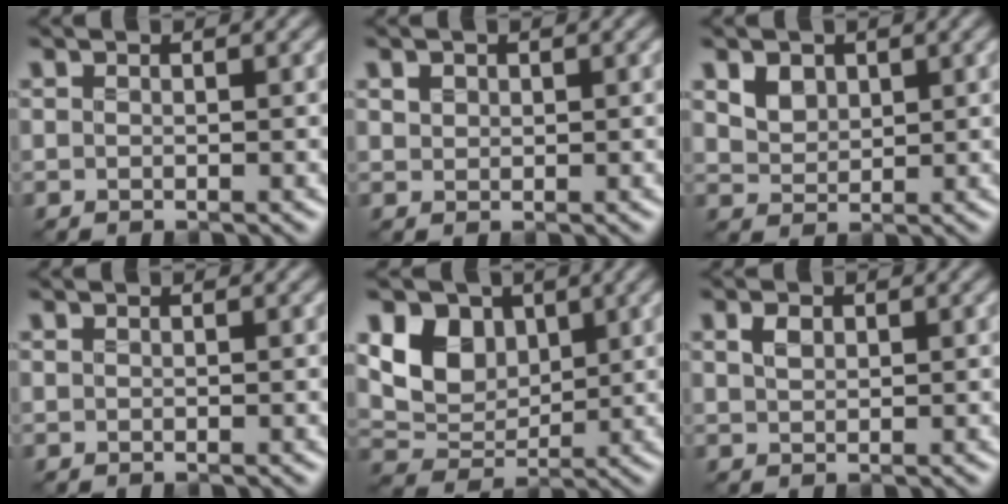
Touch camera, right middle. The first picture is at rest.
{"total": 1.0, "force": [0.5, 0.8, 0.3], "torque": [-0.010, -0.001, 0.011]}
{"total": 2.8, "force": [1.3, 2.0, 1.3], "torque": [-0.037, -0.002, 0.024]}
{"total": 0.0}
{"total": 5.6, "force": [1.8, 4.3, 3.2], "torque": [-0.061, -0.006, 0.025]}
{"total": 1.3, "force": [0.4, 0.9, 0.8], "torque": [-0.020, 0.001, 0.011]}